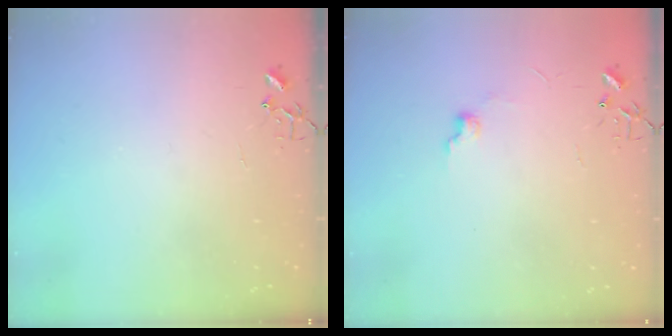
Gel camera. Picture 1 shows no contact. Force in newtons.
{"total": 6.9, "press": 6.8, "slide": 1.0}